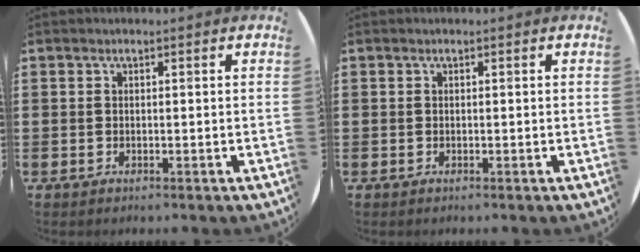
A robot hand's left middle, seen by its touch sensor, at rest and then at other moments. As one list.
[{"total": 0.0}]